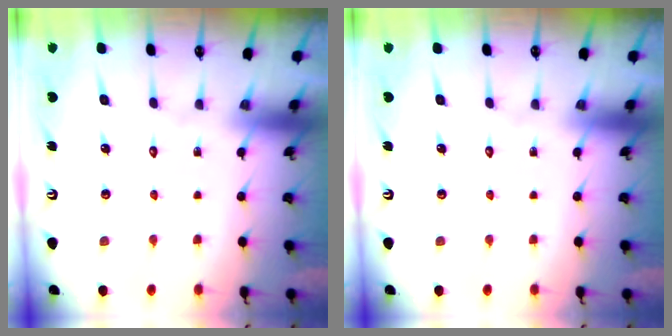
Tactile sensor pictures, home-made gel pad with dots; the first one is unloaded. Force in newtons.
{"total": 0.0}